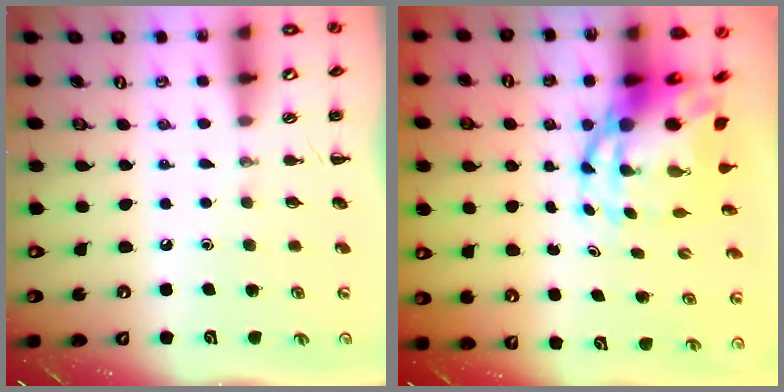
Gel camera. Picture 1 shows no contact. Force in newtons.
{"total": 10.1, "press": 9.7, "slide": 2.9}